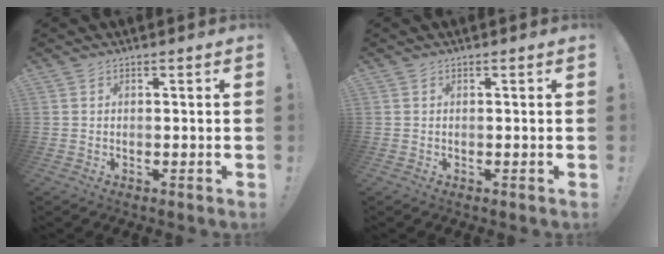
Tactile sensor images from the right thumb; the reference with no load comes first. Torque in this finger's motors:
{"motor_torque": [0.00, 0.00, -0.06, 0.06, 0.01]}